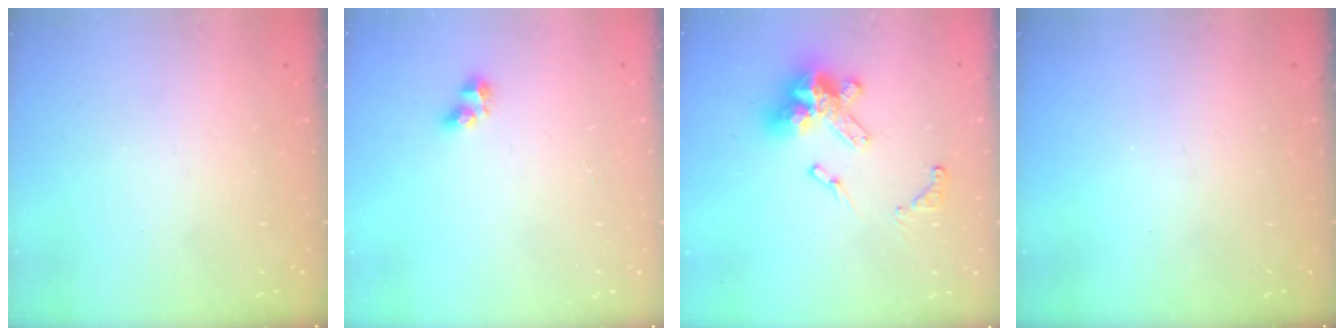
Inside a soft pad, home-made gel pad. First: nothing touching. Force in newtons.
{"total": 4.4, "press": 4.3, "slide": 0.8}
{"total": 14.1, "press": 14.1, "slide": 0.9}
{"total": 0.0}